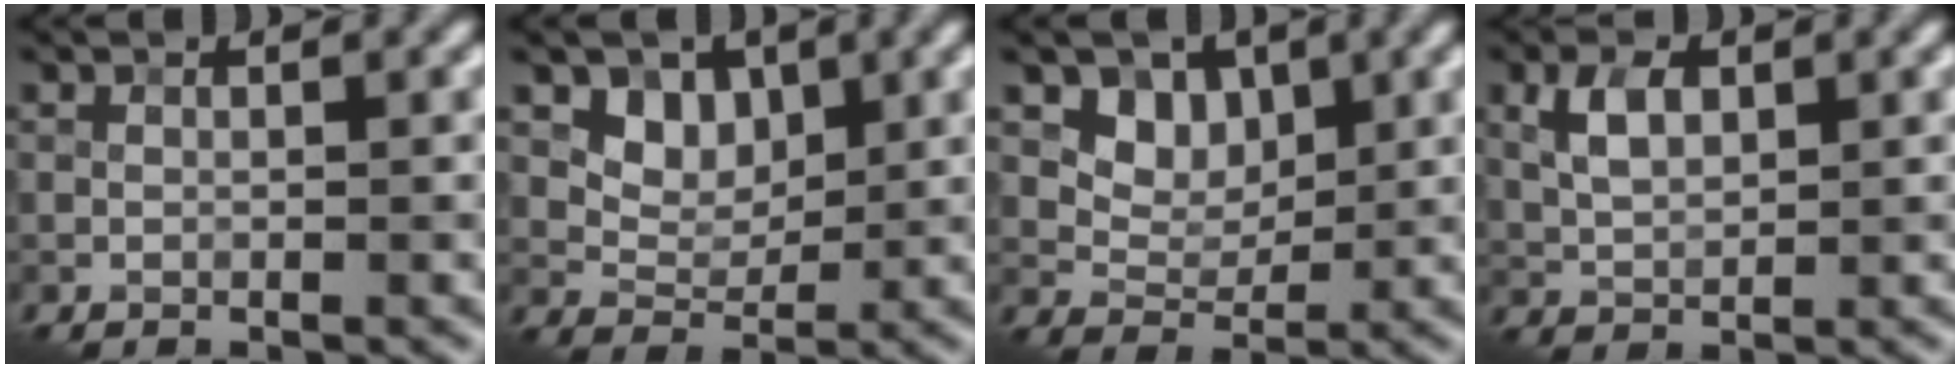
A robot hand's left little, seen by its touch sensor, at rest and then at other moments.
{"total": 3.5, "force": [1.7, 2.6, 1.6], "torque": [-0.032, -0.018, 0.039]}
{"total": 3.8, "force": [1.8, 2.9, 1.7], "torque": [-0.032, -0.020, 0.042]}
{"total": 3.3, "force": [1.0, 2.0, 2.4], "torque": [-0.052, 0.005, 0.020]}